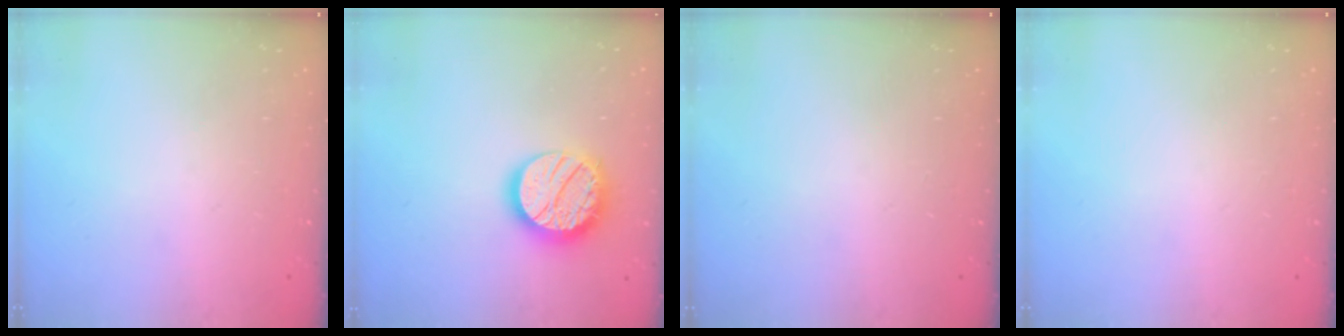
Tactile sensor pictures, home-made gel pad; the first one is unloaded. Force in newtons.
{"total": 17.3, "press": 17.2, "slide": 1.2}
{"total": 0.0}
{"total": 0.0}